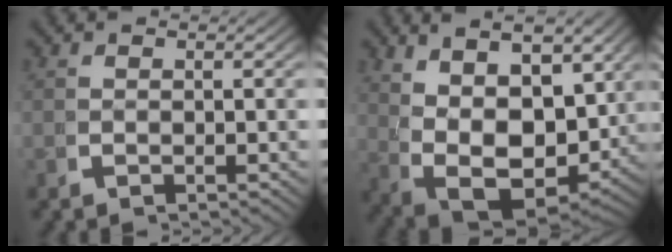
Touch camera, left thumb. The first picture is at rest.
{"total": 11.8, "force": [-0.6, 8.0, 8.7], "torque": [-0.187, -0.058, 0.015]}